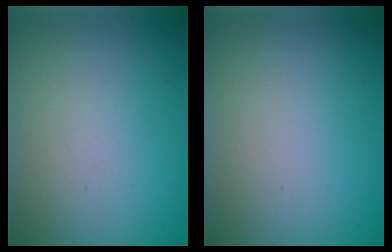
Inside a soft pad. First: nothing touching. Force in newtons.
{"total": 0.0}